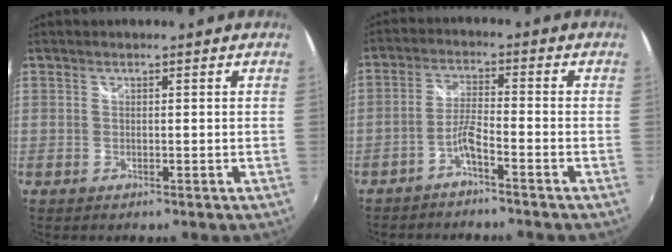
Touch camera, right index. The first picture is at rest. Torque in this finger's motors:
{"motor_torque": [0.12, 0.03, 0.05, 0.04]}